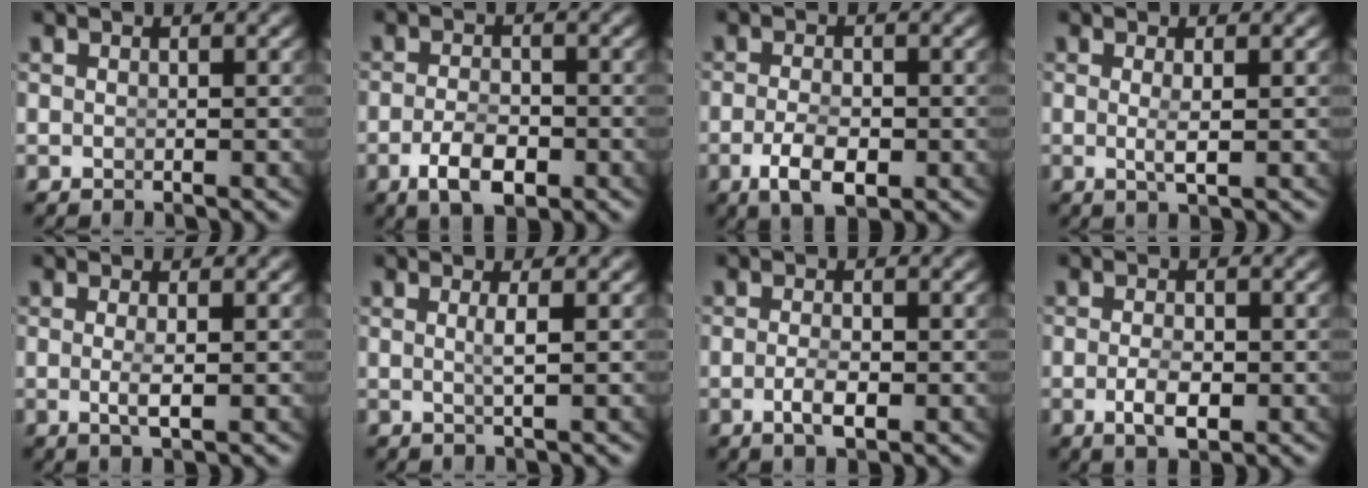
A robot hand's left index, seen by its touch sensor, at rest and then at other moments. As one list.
[{"total": 3.8, "force": [-2.1, 1.5, 2.8], "torque": [-0.045, -0.018, -0.028]}, {"total": 4.0, "force": [-1.8, 1.6, 3.2], "torque": [-0.061, -0.024, -0.020]}, {"total": 1.6, "force": [-0.1, -0.4, 1.5], "torque": [-0.031, -0.016, 0.007]}, {"total": 1.7, "force": [-0.4, -0.3, 1.6], "torque": [-0.035, -0.016, 0.003]}, {"total": 1.4, "force": [0.1, -0.9, 1.1], "torque": [-0.024, -0.013, 0.010]}, {"total": 2.2, "force": [-1.2, 0.4, 1.8], "torque": [-0.038, -0.018, -0.013]}, {"total": 2.7, "force": [-1.1, 1.0, 2.3], "torque": [-0.043, -0.019, -0.011]}]